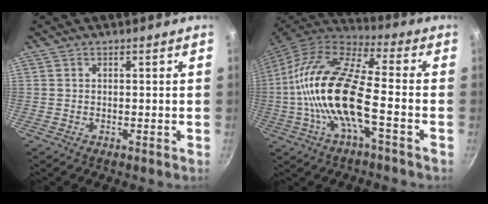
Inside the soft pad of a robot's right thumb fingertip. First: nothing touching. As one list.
[{"total": 18.7, "force": [-3.5, 6.4, 17.2], "torque": [-0.334, 0.035, -0.083]}]